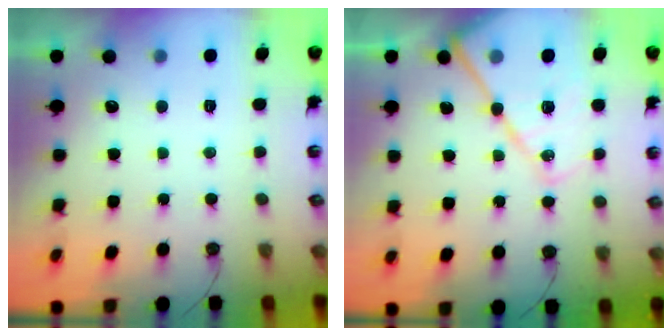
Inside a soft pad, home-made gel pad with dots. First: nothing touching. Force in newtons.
{"total": 18.3, "press": 18.2, "slide": 1.8}